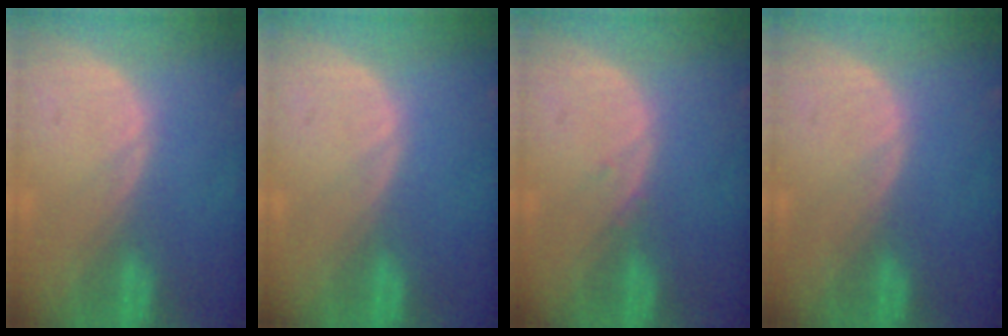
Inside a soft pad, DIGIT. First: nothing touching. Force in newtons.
{"total": 0.0}
{"total": 0.6, "press": 0.5, "slide": 0.1}
{"total": 0.0}